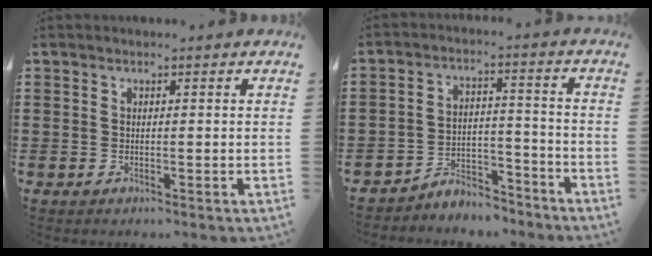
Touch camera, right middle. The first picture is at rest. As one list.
[{"total": 4.9, "force": [-4.8, 1.1, 0.3], "torque": [-0.007, 0.012, -0.099]}]